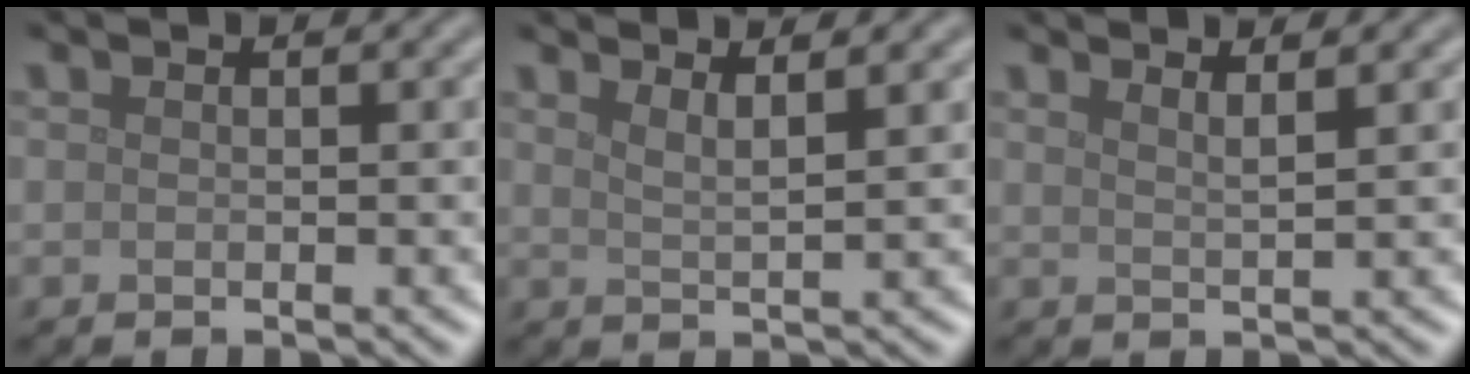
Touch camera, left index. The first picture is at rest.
{"total": 2.5, "force": [1.9, 0.6, 1.5], "torque": [-0.015, 0.003, 0.024]}
{"total": 2.2, "force": [1.7, 0.6, 1.3], "torque": [-0.006, 0.010, 0.009]}